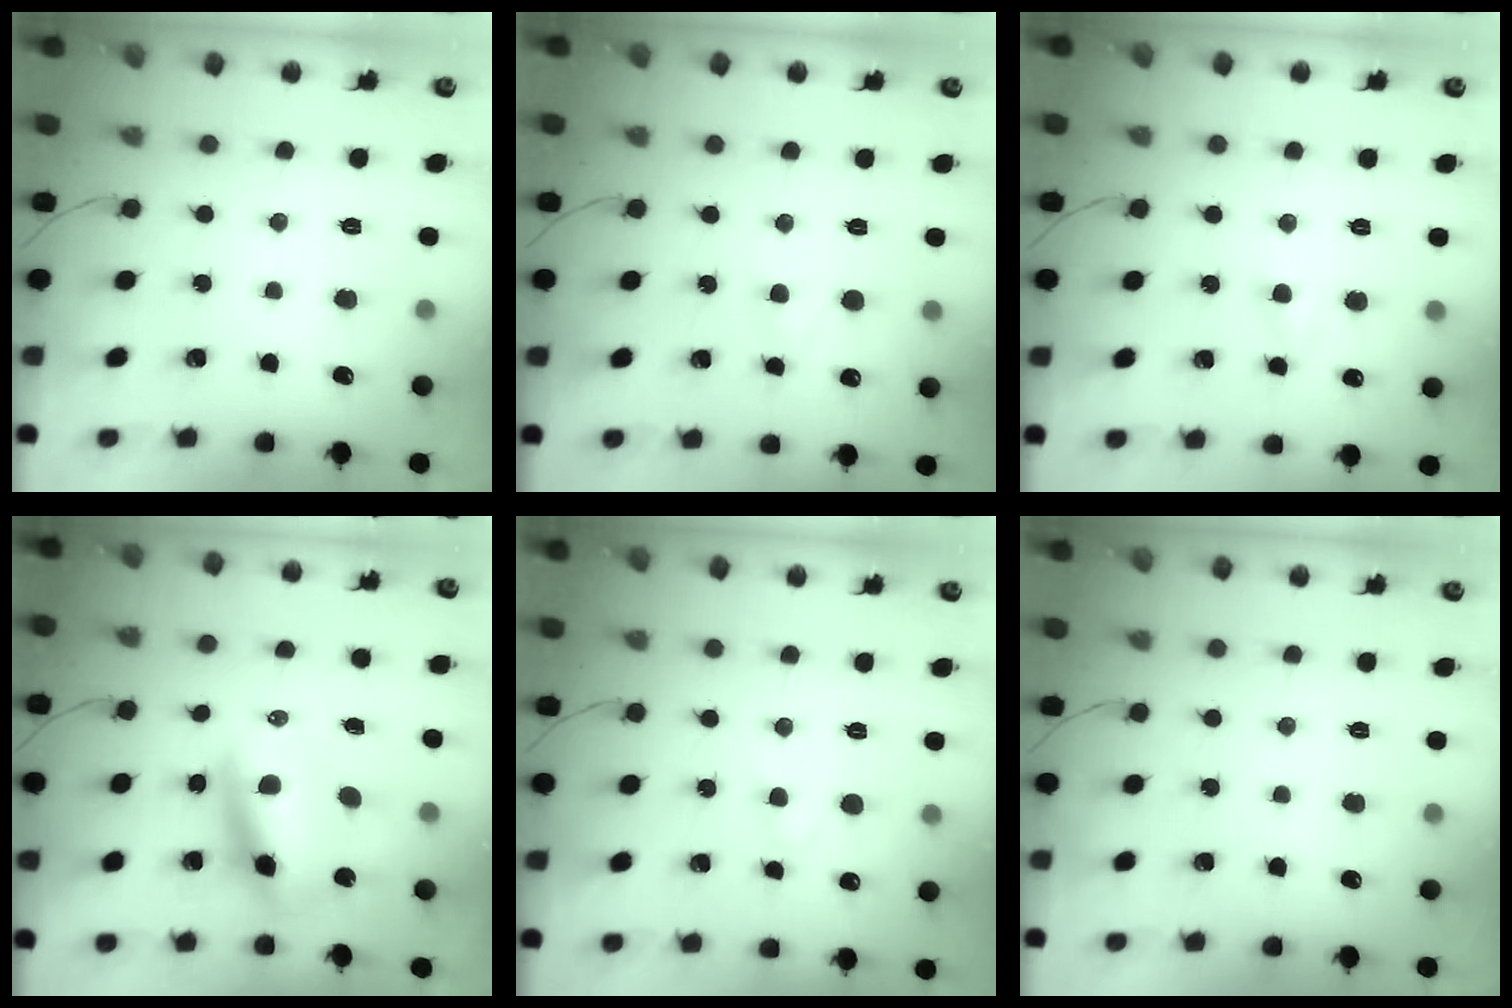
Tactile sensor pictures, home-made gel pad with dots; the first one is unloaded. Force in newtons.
{"total": 1.9, "press": 1.7, "slide": 0.8}
{"total": 3.9, "press": 3.7, "slide": 1.2}
{"total": 9.6, "press": 9.3, "slide": 2.5}
{"total": 2.1, "press": 1.8, "slide": 1.0}
{"total": 0.0}